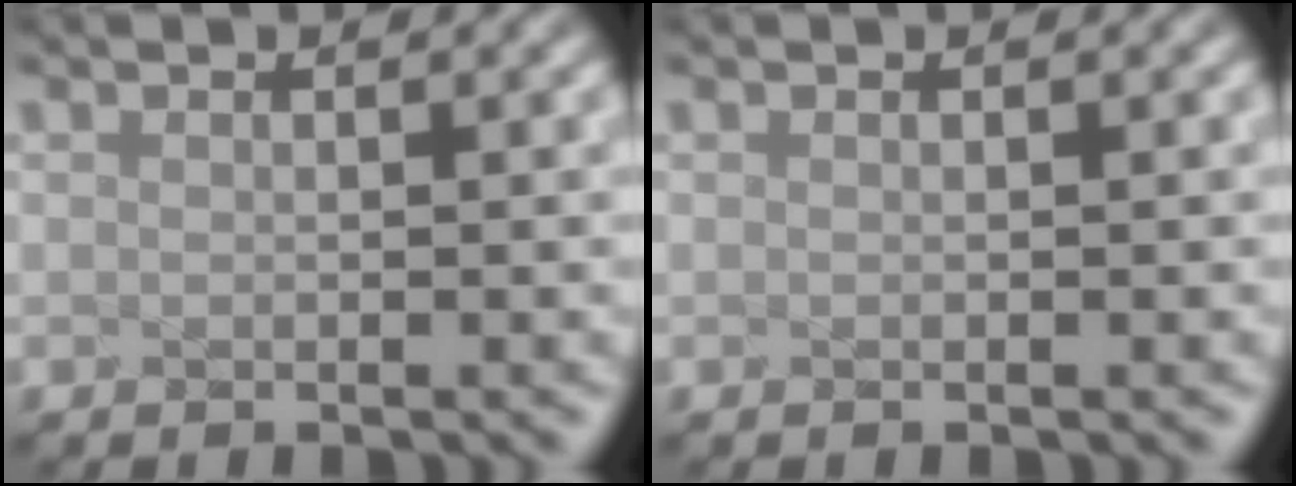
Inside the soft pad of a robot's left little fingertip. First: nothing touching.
{"total": 0.0}